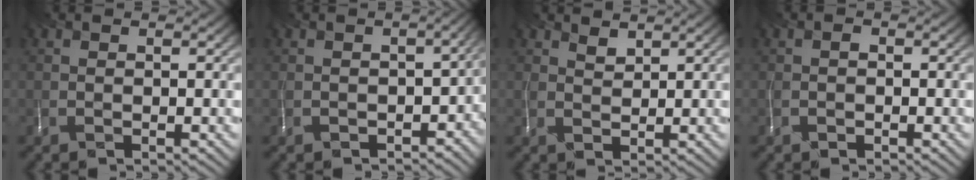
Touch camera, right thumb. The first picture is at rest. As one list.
[{"total": 6.1, "force": [-3.3, 3.8, 3.4], "torque": [-0.042, -0.035, -0.047]}, {"total": 1.6, "force": [1.4, 0.6, -0.3], "torque": [-0.003, -0.003, 0.039]}, {"total": 1.1, "force": [-0.7, 0.9, 0.0], "torque": [-0.001, -0.005, -0.010]}]